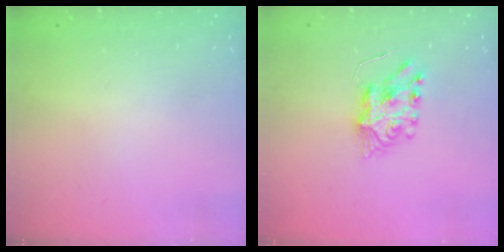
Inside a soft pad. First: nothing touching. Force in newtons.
{"total": 7.4, "press": 7.4, "slide": 0.4}